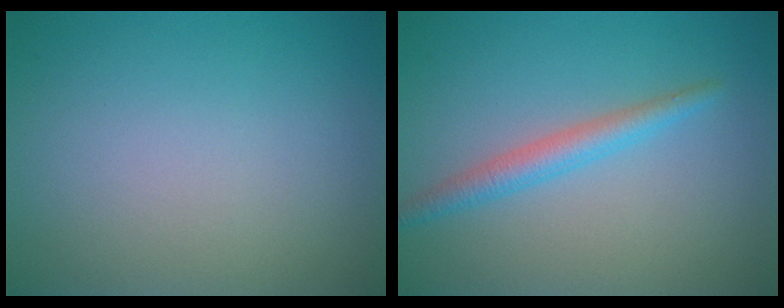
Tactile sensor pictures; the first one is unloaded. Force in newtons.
{"total": 2.4, "press": 2.4, "slide": 0.1}